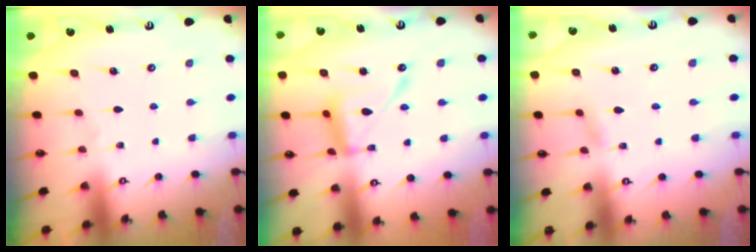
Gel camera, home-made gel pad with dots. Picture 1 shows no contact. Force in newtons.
{"total": 13.5, "press": 13.4, "slide": 1.2}
{"total": 2.4, "press": 2.4, "slide": 0.3}